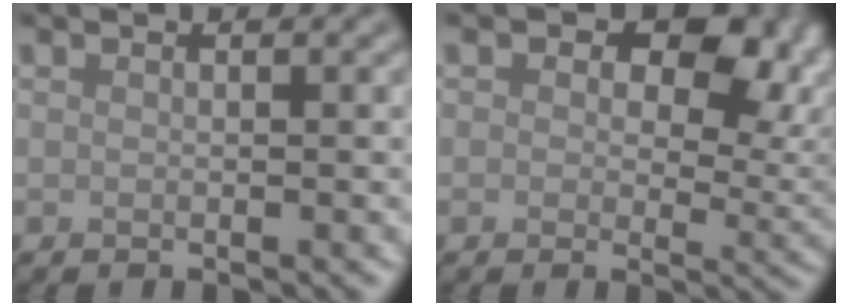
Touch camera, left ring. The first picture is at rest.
{"total": 8.5, "force": [2.6, 5.4, 6.1], "torque": [-0.070, -0.010, 0.037]}